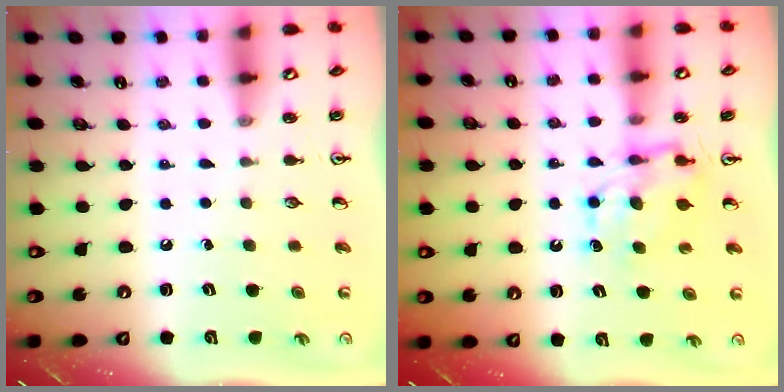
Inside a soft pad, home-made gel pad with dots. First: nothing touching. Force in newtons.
{"total": 8.0, "press": 8.0, "slide": 0.3}